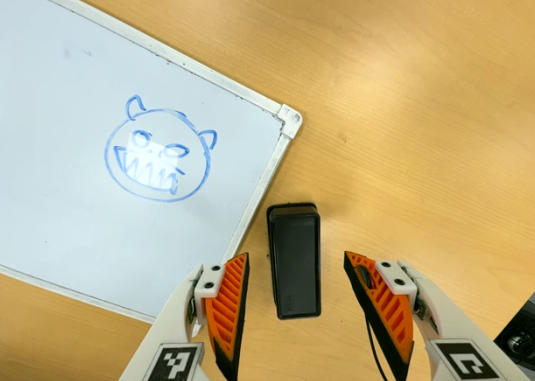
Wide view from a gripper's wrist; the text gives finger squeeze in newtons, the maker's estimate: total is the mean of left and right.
{"total": 0.0}